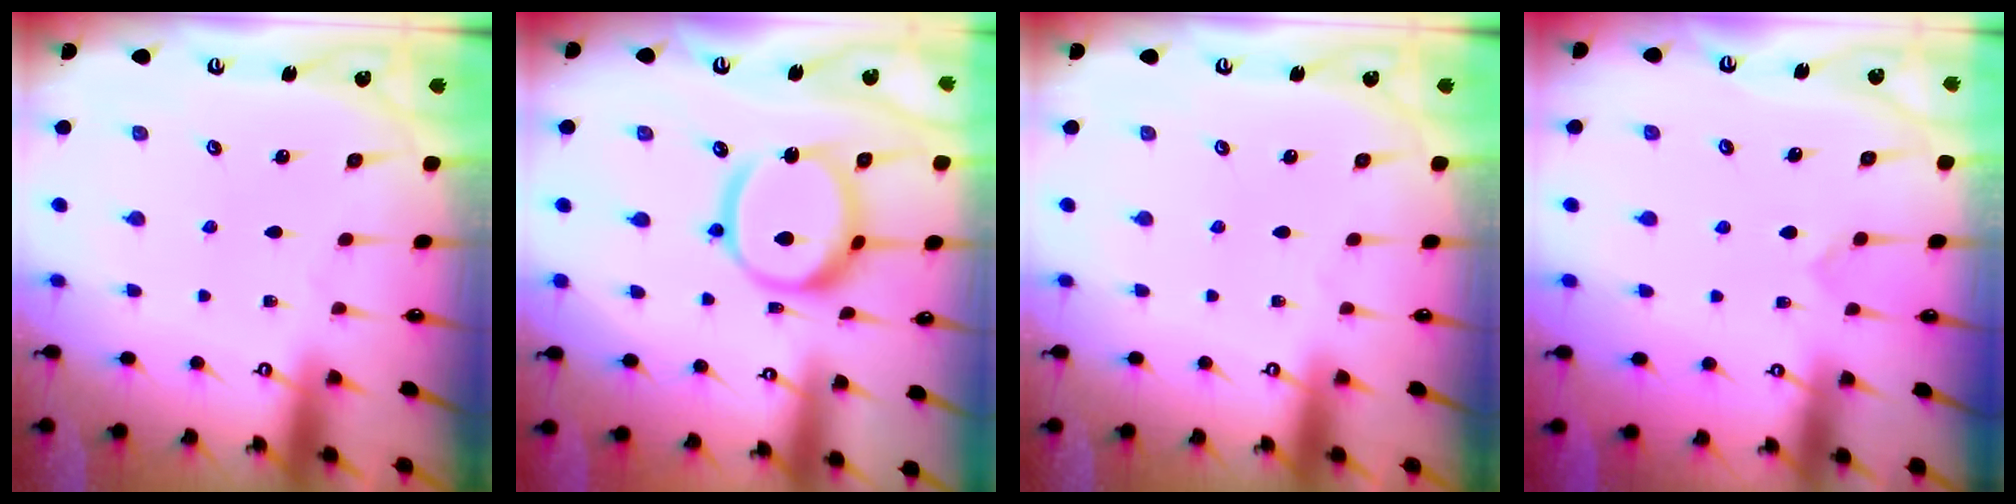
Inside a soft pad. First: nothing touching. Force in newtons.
{"total": 15.6, "press": 15.5, "slide": 1.7}
{"total": 0.0}
{"total": 5.9, "press": 5.9, "slide": 0.4}